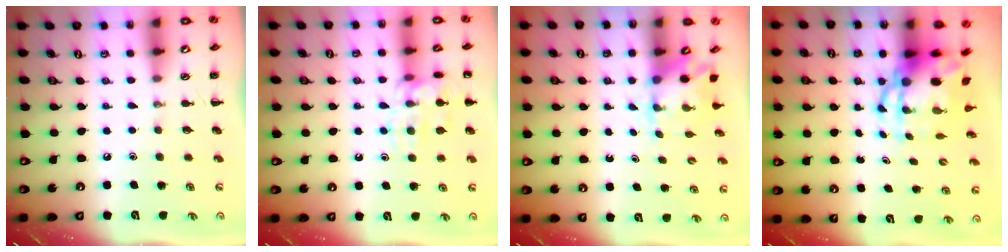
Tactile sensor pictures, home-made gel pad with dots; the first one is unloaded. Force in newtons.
{"total": 13.5, "press": 13.5, "slide": 0.9}
{"total": 3.2, "press": 3.1, "slide": 0.3}
{"total": 6.6, "press": 6.3, "slide": 2.1}